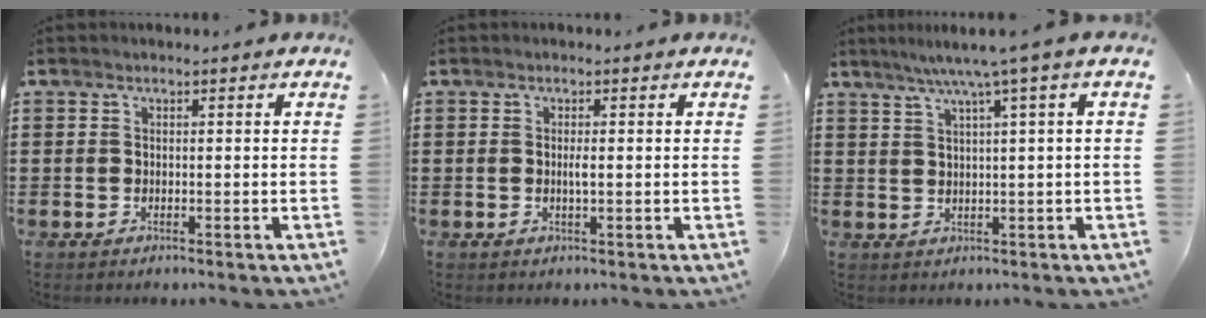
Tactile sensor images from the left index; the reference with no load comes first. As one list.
[{"total": 1.3, "force": [0.1, 0.0, 1.3], "torque": [-0.026, -0.003, 0.001]}, {"total": 4.3, "force": [2.1, -0.7, 3.7], "torque": [-0.075, -0.007, 0.032]}]